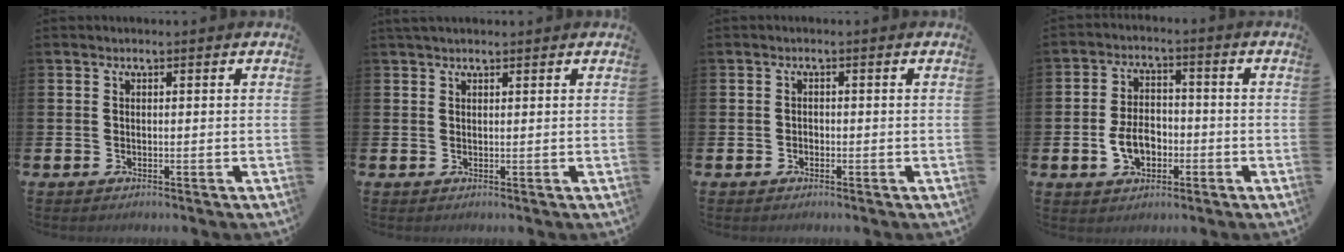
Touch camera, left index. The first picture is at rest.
{"total": 1.4, "force": [1.2, 0.4, 0.4], "torque": [0.003, 0.000, 0.020]}
{"total": 0.8, "force": [-0.5, 0.6, 0.1], "torque": [-0.007, 0.004, -0.011]}
{"total": 5.4, "force": [-1.7, 3.6, 3.5], "torque": [-0.050, 0.007, -0.035]}